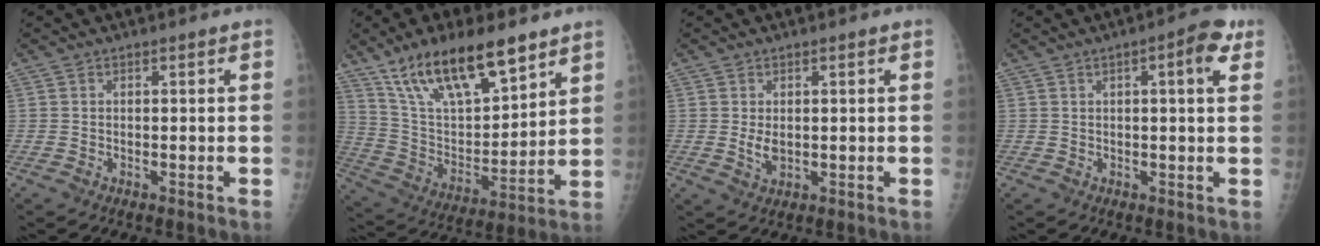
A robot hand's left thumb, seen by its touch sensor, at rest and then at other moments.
{"total": 20.6, "force": [13.7, 7.6, 13.4], "torque": [-0.203, -0.051, 0.256]}
{"total": 2.9, "force": [0.3, 1.8, 2.3], "torque": [-0.036, -0.008, 0.010]}
{"total": 5.6, "force": [2.2, 1.4, 5.0], "torque": [-0.061, 0.003, 0.022]}